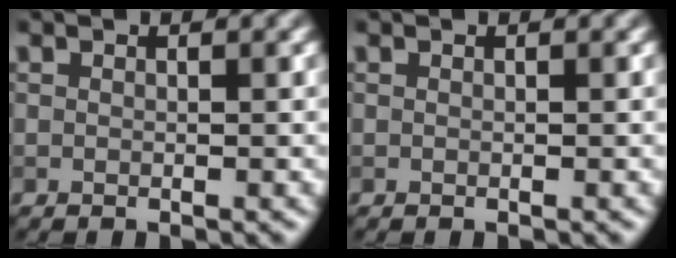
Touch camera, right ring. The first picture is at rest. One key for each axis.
{"total": 0.0}